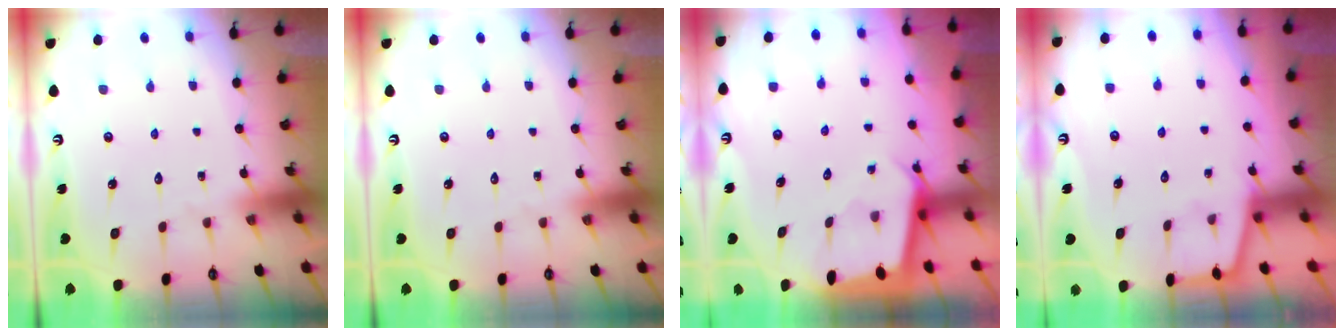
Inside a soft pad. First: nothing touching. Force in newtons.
{"total": 0.0}
{"total": 2.4, "press": 2.4, "slide": 0.2}
{"total": 1.5, "press": 1.5, "slide": 0.2}